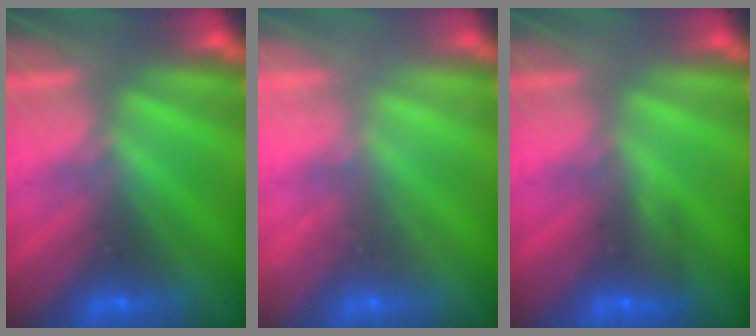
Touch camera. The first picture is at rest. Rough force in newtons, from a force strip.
{"total": 2.1}
{"total": 2.9}